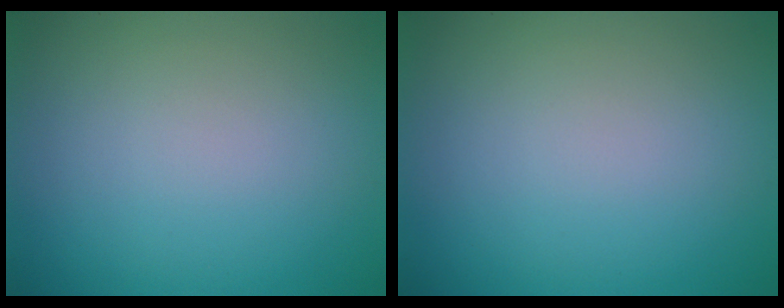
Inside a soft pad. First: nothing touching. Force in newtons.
{"total": 0.0}